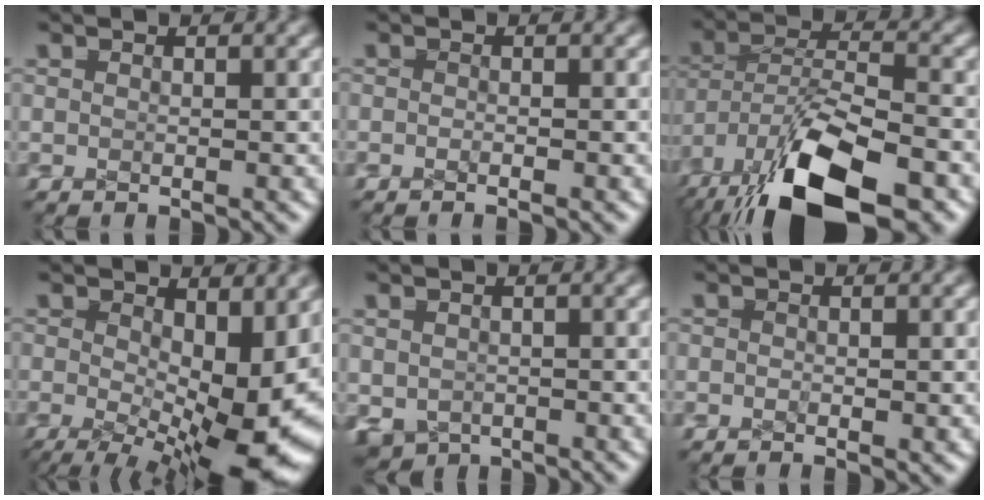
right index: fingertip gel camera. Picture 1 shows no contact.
{"total": 0.8, "force": [-0.7, 0.3, 0.3], "torque": [0.000, -0.001, -0.016]}
{"total": 7.0, "force": [-3.5, 2.9, 5.4], "torque": [-0.084, -0.014, -0.049]}
{"total": 9.7, "force": [-1.6, 4.2, 8.6], "torque": [-0.111, -0.046, 0.000]}
{"total": 3.8, "force": [-1.2, 3.4, 1.2], "torque": [-0.042, -0.030, -0.010]}
{"total": 0.6, "force": [-0.4, 0.2, 0.3], "torque": [-0.005, -0.004, -0.006]}